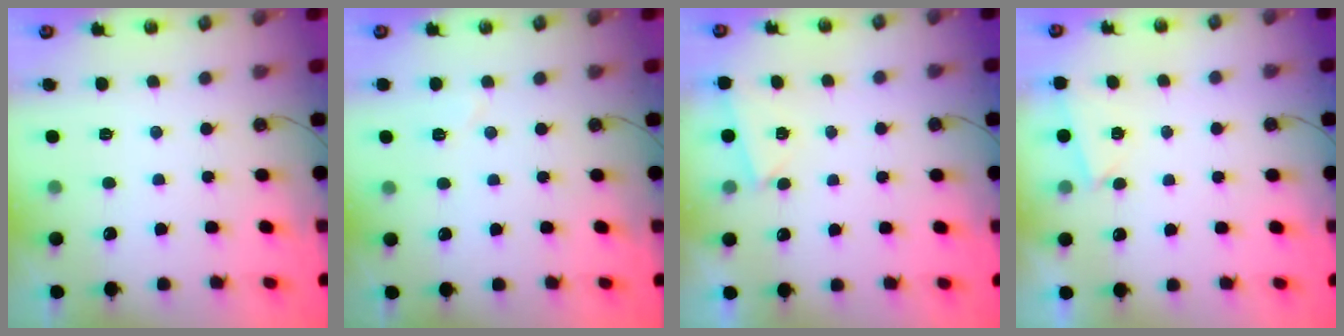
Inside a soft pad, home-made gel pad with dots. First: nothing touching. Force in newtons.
{"total": 4.6, "press": 4.4, "slide": 1.2}
{"total": 2.5, "press": 1.5, "slide": 2.0}
{"total": 2.5, "press": 1.6, "slide": 1.9}